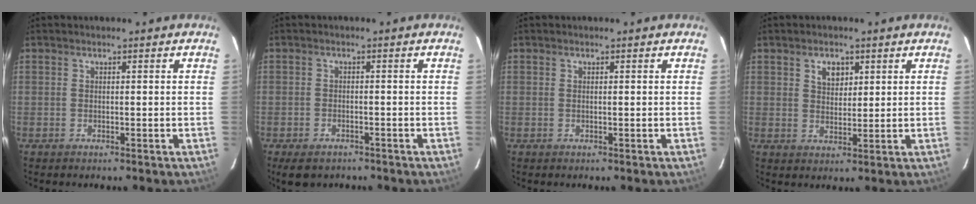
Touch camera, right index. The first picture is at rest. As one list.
[{"total": 4.8, "force": [-3.5, 2.7, 2.0], "torque": [-0.052, -0.010, -0.050]}, {"total": 0.0}, {"total": 3.9, "force": [1.8, 2.6, 2.2], "torque": [-0.030, 0.006, 0.033]}]